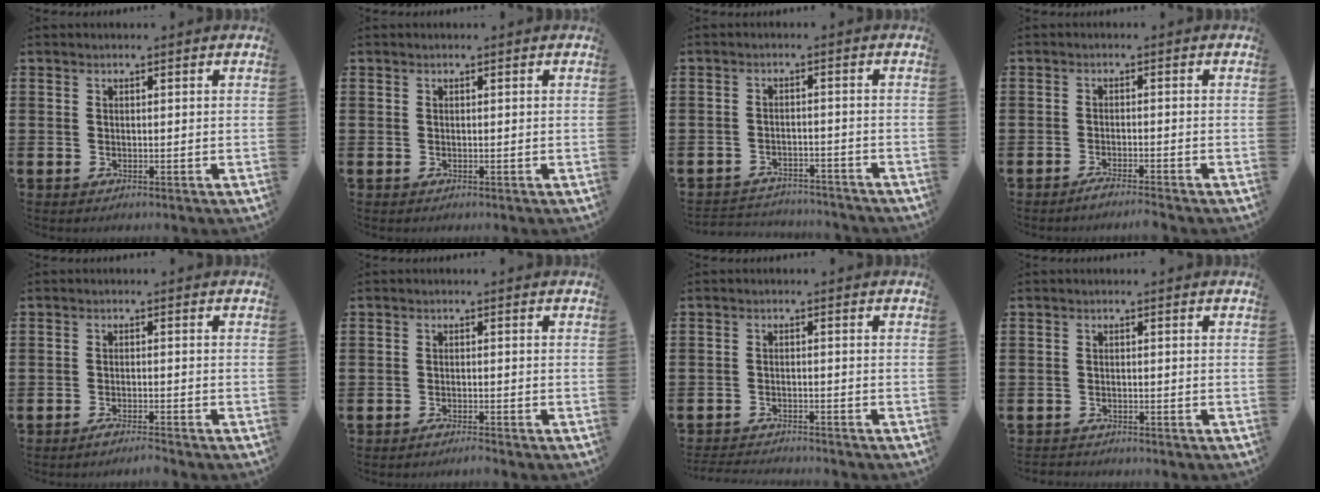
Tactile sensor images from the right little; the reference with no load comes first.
{"total": 0.0}
{"total": 2.5, "force": [-2.5, 0.2, -0.2], "torque": [-0.004, 0.002, -0.055]}
{"total": 1.8, "force": [-1.6, -0.1, 0.8], "torque": [-0.012, 0.002, -0.031]}
{"total": 1.7, "force": [-1.5, -0.1, 0.7], "torque": [-0.011, 0.001, -0.029]}
{"total": 1.1, "force": [-1.0, 0.0, 0.4], "torque": [-0.008, -0.004, -0.019]}
{"total": 2.0, "force": [-2.0, -0.1, 0.0], "torque": [-0.003, 0.002, -0.042]}
{"total": 0.8, "force": [-0.8, 0.1, -0.1], "torque": [-0.001, 0.001, -0.018]}